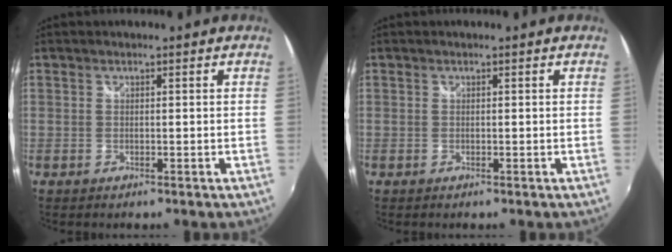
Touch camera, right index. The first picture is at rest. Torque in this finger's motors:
{"motor_torque": [0.00, 0.00, 0.00, 0.00]}